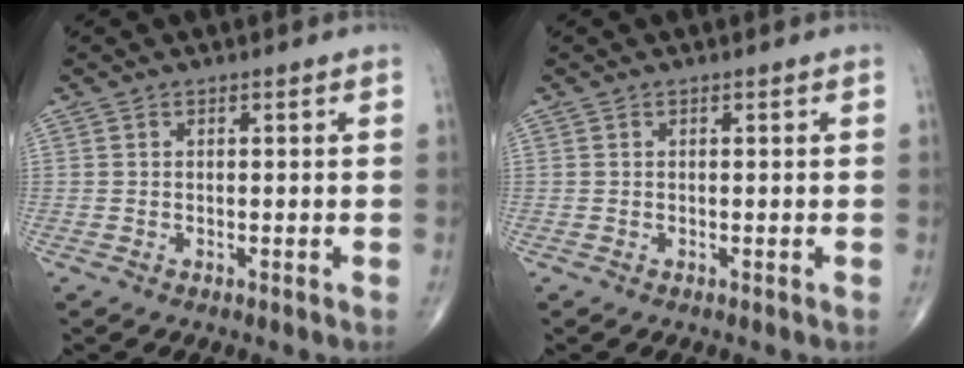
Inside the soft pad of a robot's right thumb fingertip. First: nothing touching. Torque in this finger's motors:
{"motor_torque": [-0.01, 0.01, -0.01, 0.01, 0.01]}